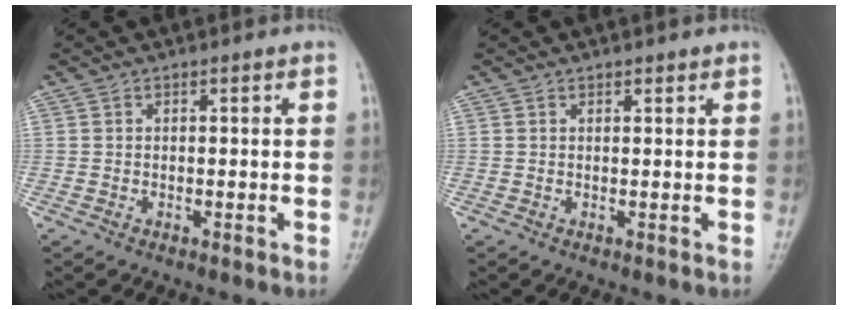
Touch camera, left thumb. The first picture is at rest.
{"total": 0.7, "force": [0.6, 0.3, 0.2], "torque": [-0.001, -0.005, 0.009]}